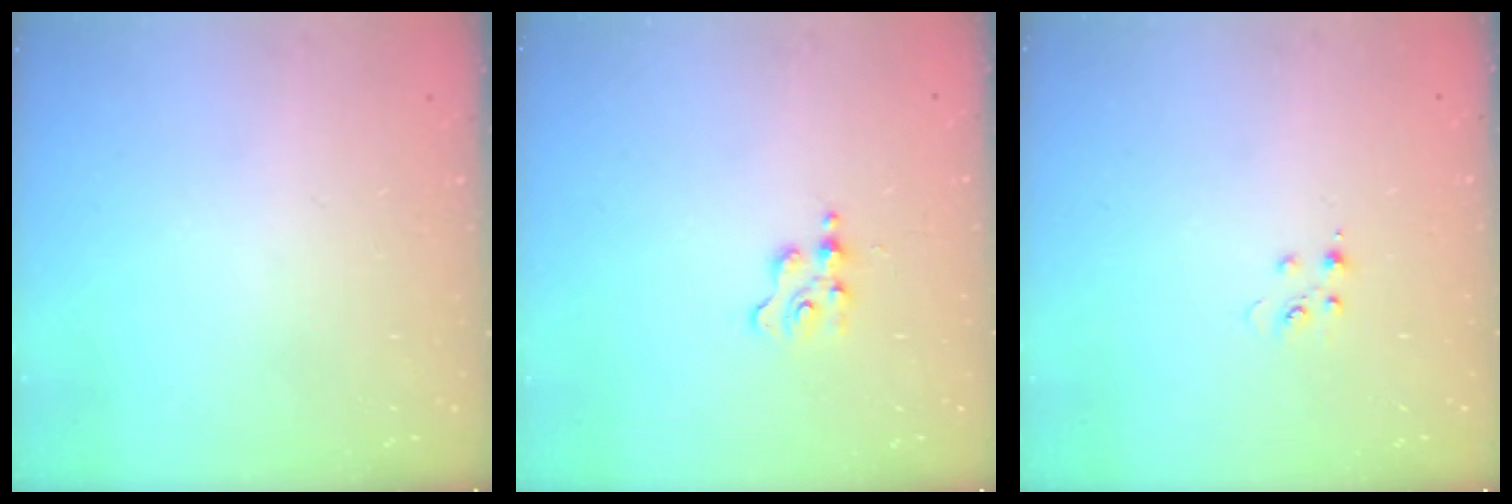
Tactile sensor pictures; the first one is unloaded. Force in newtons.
{"total": 2.5, "press": 2.5, "slide": 0.3}
{"total": 3.8, "press": 3.8, "slide": 0.5}